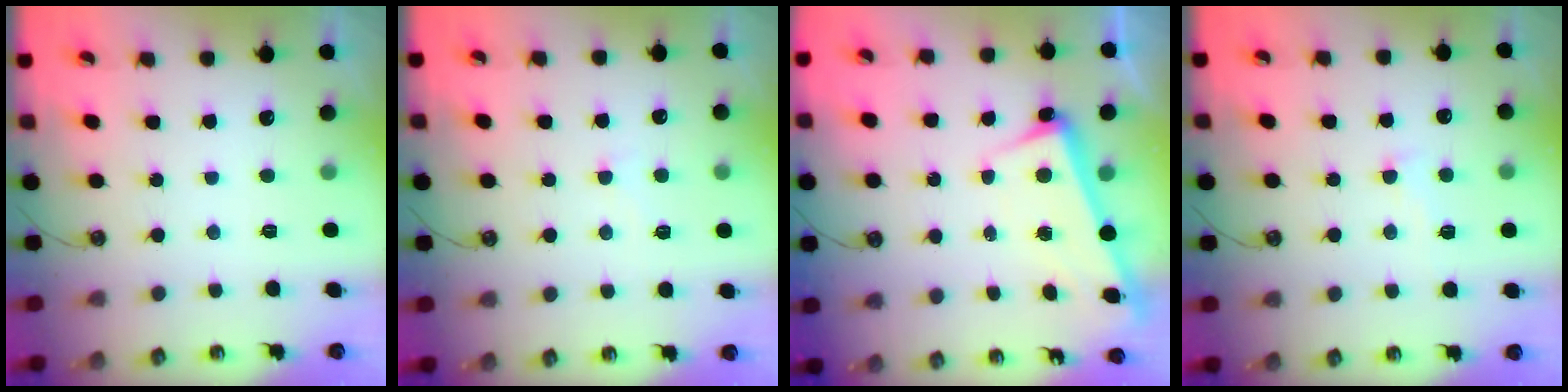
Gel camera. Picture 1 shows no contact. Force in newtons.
{"total": 1.8, "press": 1.7, "slide": 0.6}
{"total": 2.5, "press": 2.2, "slide": 1.1}
{"total": 0.8, "press": 0.4, "slide": 0.7}